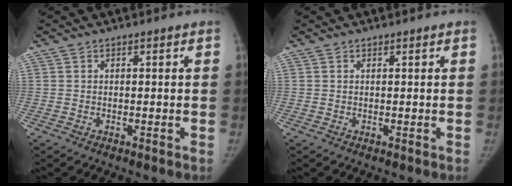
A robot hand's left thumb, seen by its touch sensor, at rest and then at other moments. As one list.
[{"total": 0.0}]